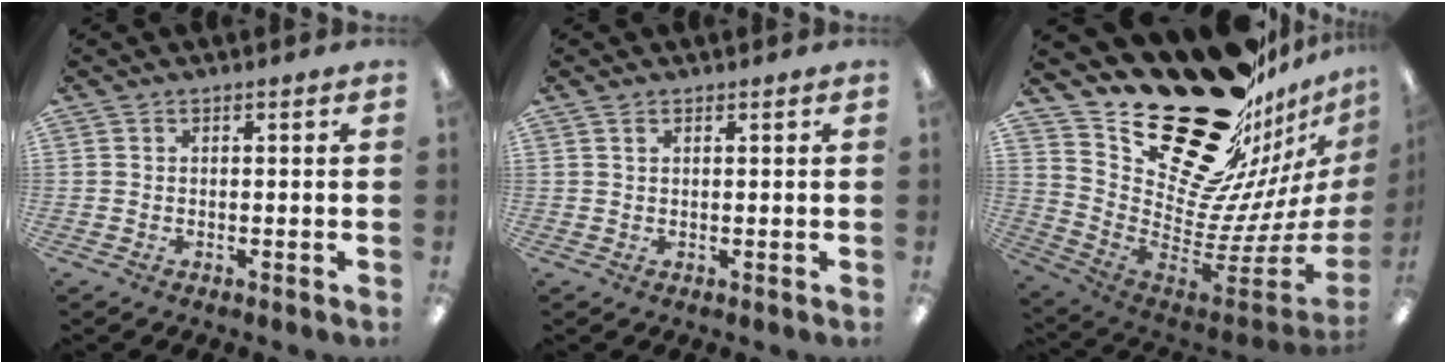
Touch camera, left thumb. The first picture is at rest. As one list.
[{"total": 1.0, "force": [0.6, 0.5, 0.6], "torque": [-0.014, 0.002, 0.011]}, {"total": 29.5, "force": [21.0, 14.0, 15.3], "torque": [-0.192, -0.184, 0.406]}]